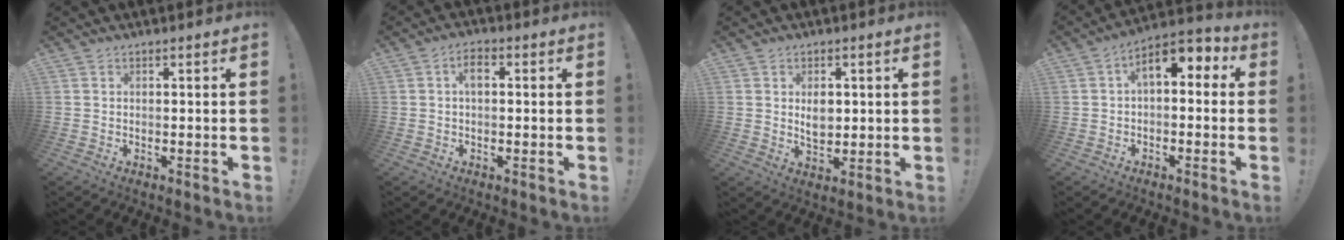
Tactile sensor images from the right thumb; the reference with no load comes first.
{"total": 3.4, "force": [0.4, 1.9, 2.8], "torque": [-0.048, 0.006, 0.003]}
{"total": 5.3, "force": [1.0, 3.9, 3.5], "torque": [-0.060, -0.005, 0.013]}
{"total": 8.1, "force": [2.1, 4.1, 6.6], "torque": [-0.097, -0.006, 0.041]}